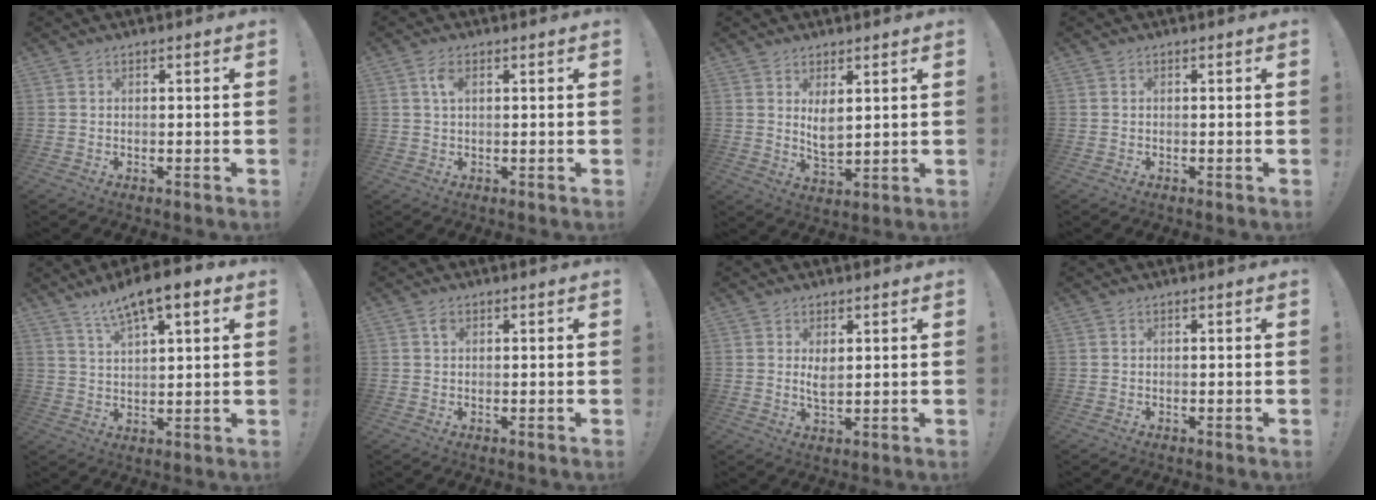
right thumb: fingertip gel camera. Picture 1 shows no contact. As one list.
[{"total": 3.7, "force": [1.4, 2.1, 2.7], "torque": [-0.047, 0.001, 0.022]}, {"total": 5.8, "force": [2.7, 2.6, 4.4], "torque": [-0.076, -0.019, 0.045]}, {"total": 0.0}, {"total": 9.5, "force": [6.5, 2.5, 6.5], "torque": [-0.111, -0.031, 0.113]}, {"total": 1.4, "force": [0.6, 1.0, 0.8], "torque": [-0.006, -0.002, 0.009]}, {"total": 3.7, "force": [1.2, 1.6, 3.1], "torque": [-0.047, -0.008, 0.020]}, {"total": 0.0}]